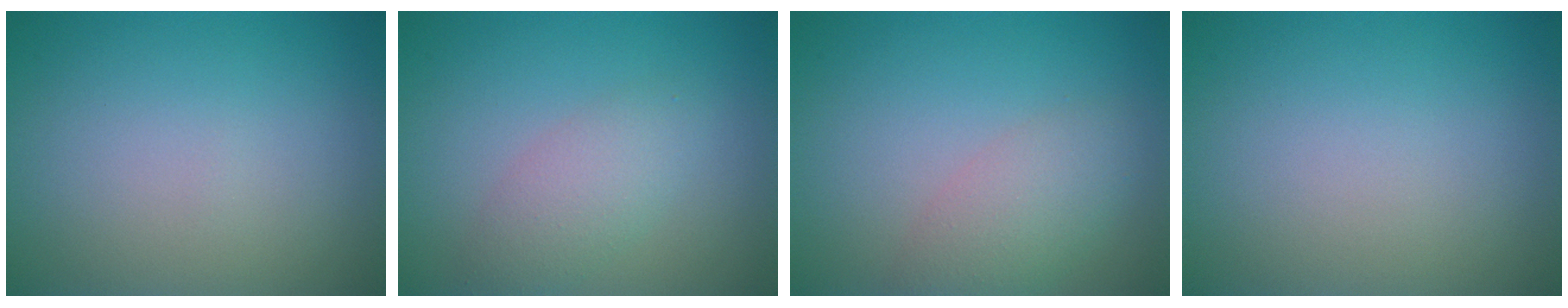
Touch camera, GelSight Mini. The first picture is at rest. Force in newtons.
{"total": 2.9, "press": 2.9, "slide": 0.1}
{"total": 3.2, "press": 3.2, "slide": 0.1}
{"total": 0.0}